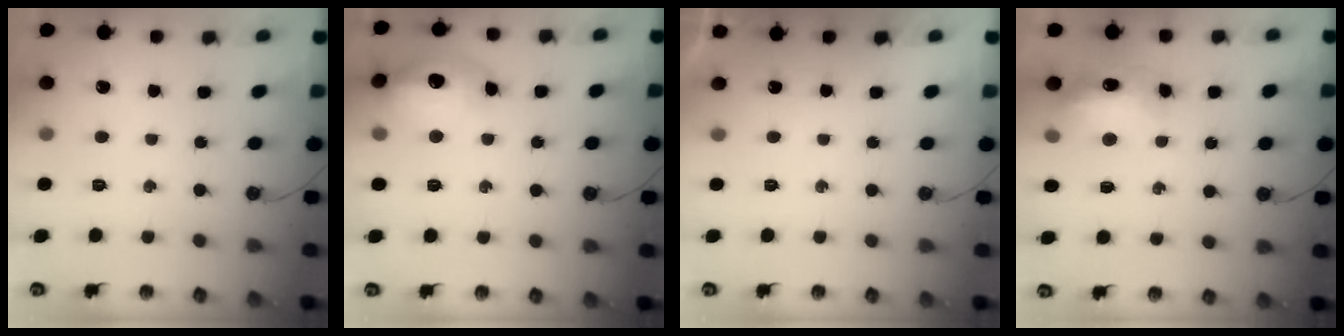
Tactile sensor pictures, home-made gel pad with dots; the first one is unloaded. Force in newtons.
{"total": 15.4, "press": 15.4, "slide": 1.3}
{"total": 0.0}
{"total": 12.7, "press": 12.6, "slide": 1.2}